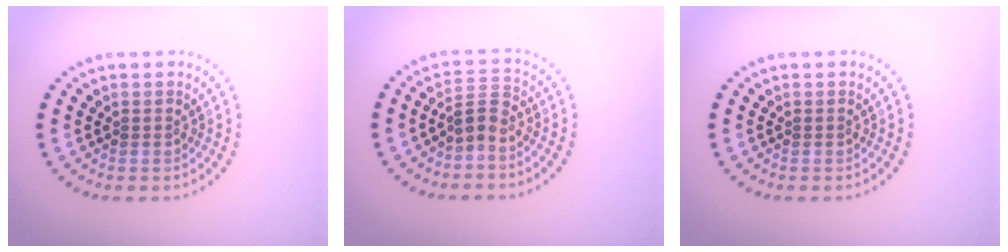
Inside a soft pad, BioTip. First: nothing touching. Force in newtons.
{"total": 2.3, "press": 1.6, "slide": 1.6}
{"total": 0.0}